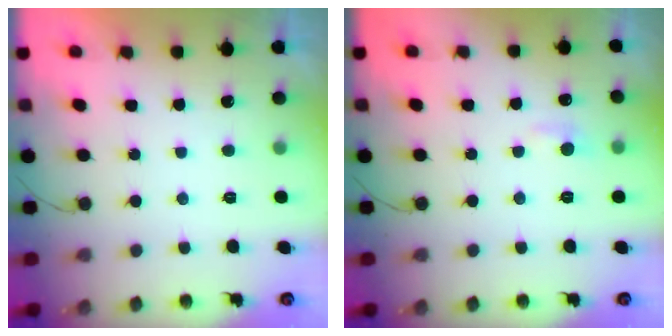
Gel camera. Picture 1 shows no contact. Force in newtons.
{"total": 5.3, "press": 5.2, "slide": 0.6}